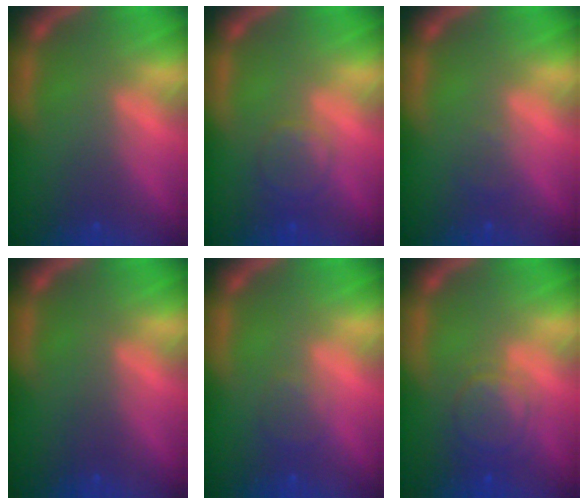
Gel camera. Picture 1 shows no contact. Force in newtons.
{"total": 2.9}
{"total": 0.9}
{"total": 0.0}
{"total": 1.5}
{"total": 4.5}